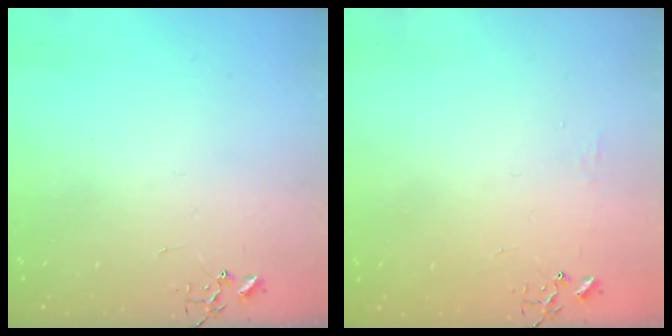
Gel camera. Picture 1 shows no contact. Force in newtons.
{"total": 4.6, "press": 4.6, "slide": 0.7}